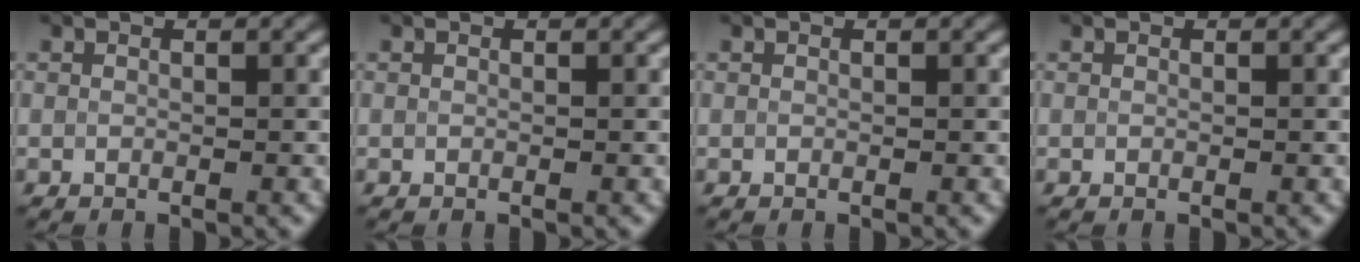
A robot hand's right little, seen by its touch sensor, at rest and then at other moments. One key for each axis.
{"total": 0.0}
{"total": 0.0}
{"total": 0.0}